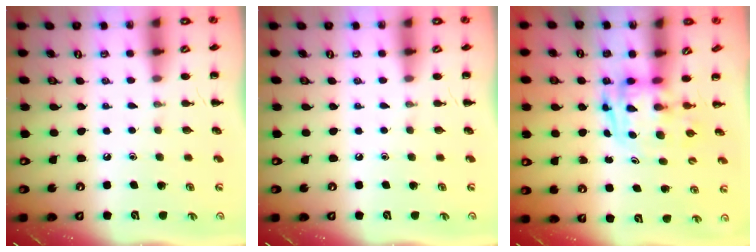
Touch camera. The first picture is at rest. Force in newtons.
{"total": 0.0}
{"total": 3.4, "press": 3.3, "slide": 0.6}